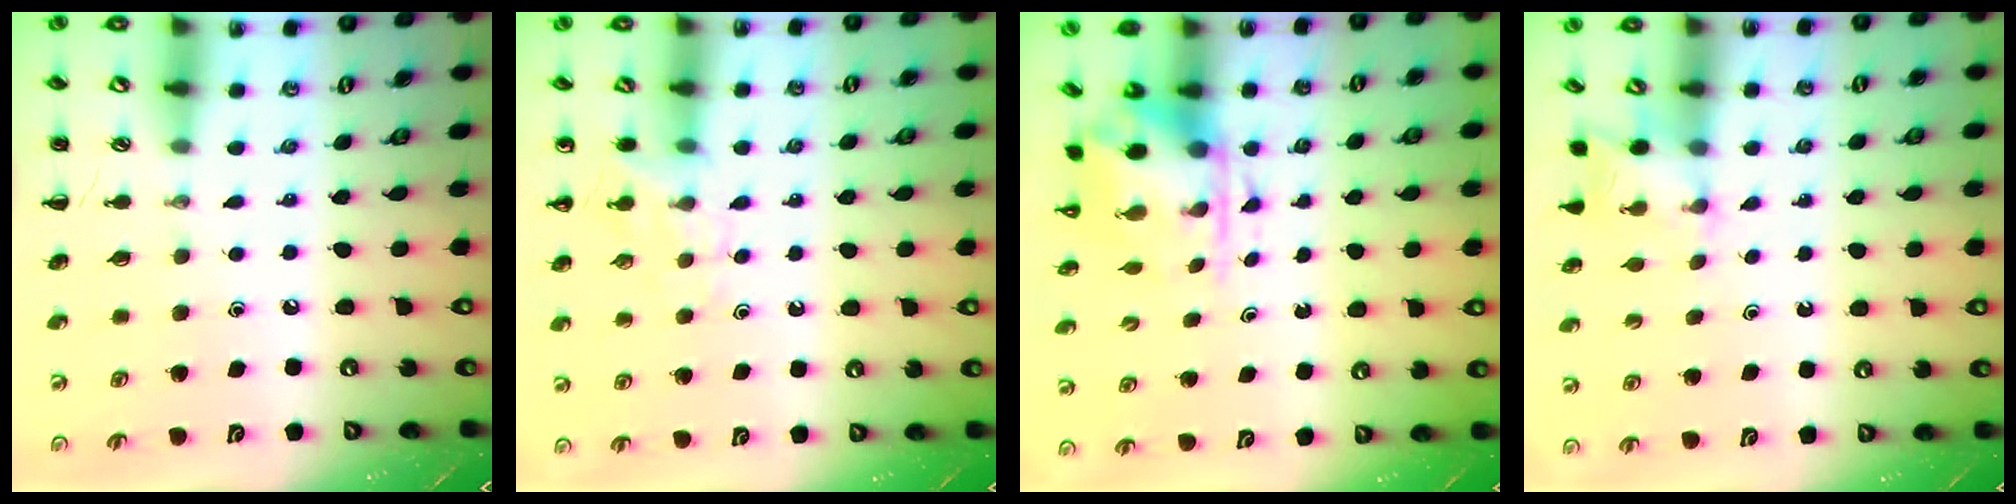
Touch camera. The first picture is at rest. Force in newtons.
{"total": 6.5, "press": 6.3, "slide": 1.7}
{"total": 3.9, "press": 3.8, "slide": 0.9}
{"total": 2.6, "press": 2.5, "slide": 0.9}